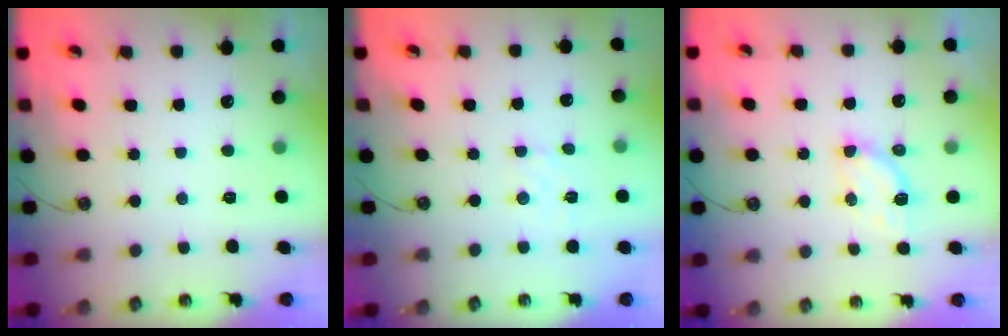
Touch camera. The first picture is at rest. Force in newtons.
{"total": 2.6, "press": 2.6, "slide": 0.4}
{"total": 4.7, "press": 4.7, "slide": 0.4}